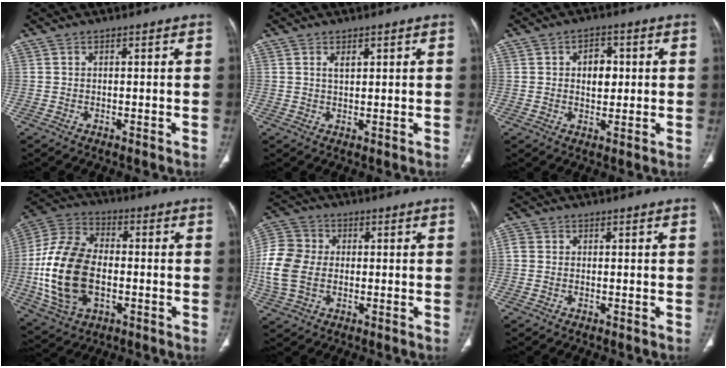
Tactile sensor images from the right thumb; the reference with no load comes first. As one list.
[{"total": 1.9, "force": [1.0, 0.9, 1.3], "torque": [-0.019, -0.006, 0.019]}, {"total": 5.4, "force": [0.8, 3.7, 3.8], "torque": [-0.029, 0.001, 0.011]}, {"total": 19.1, "force": [-2.6, 12.1, 14.6], "torque": [-0.289, 0.017, -0.041]}, {"total": 11.9, "force": [-0.8, 8.9, 7.8], "torque": [-0.170, 0.014, -0.021]}, {"total": 1.6, "force": [0.0, 1.3, 0.8], "torque": [-0.017, 0.001, -0.003]}]